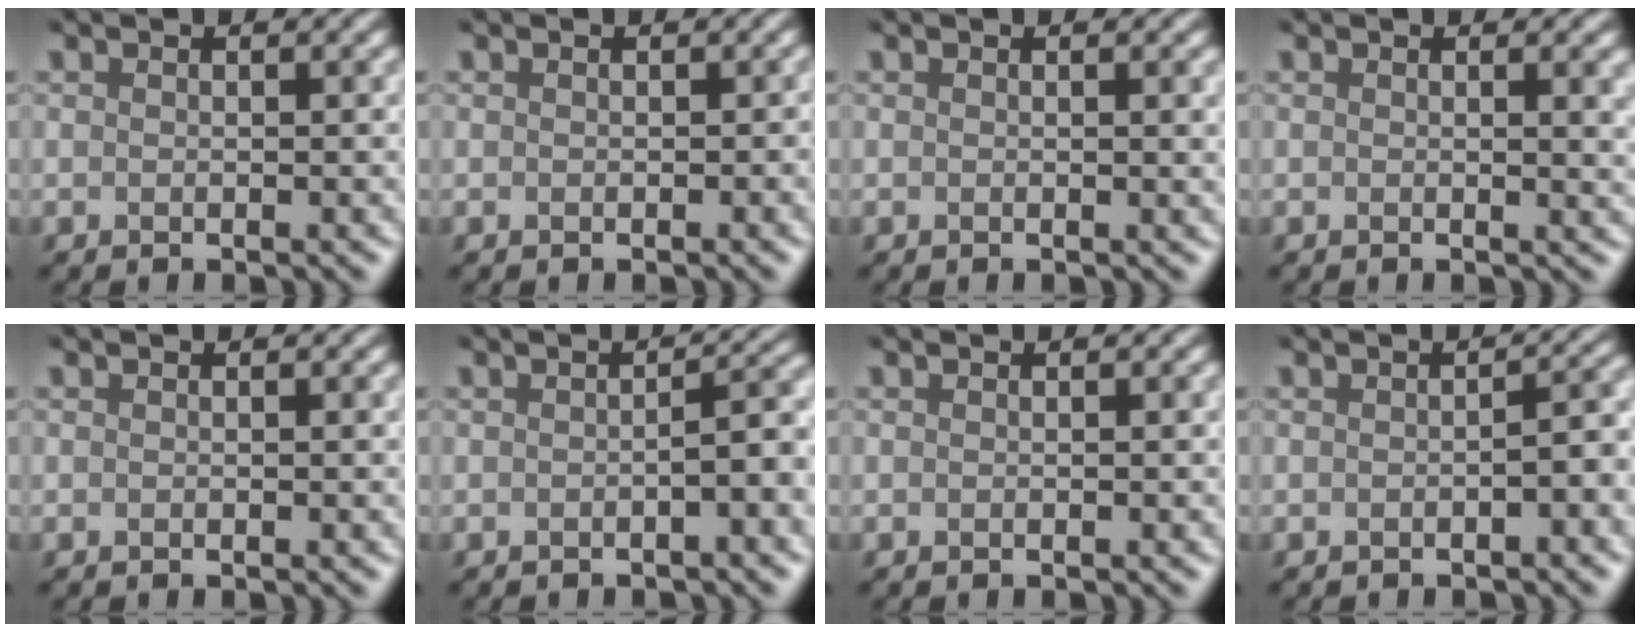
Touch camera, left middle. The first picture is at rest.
{"total": 0.0}
{"total": 0.6, "force": [0.4, 0.2, 0.4], "torque": [-0.002, -0.004, 0.000]}
{"total": 1.7, "force": [0.5, 0.7, 1.4], "torque": [-0.011, -0.004, 0.002]}
{"total": 0.0}
{"total": 2.4, "force": [-0.6, 0.4, 2.3], "torque": [-0.025, 0.012, -0.020]}
{"total": 0.0}
{"total": 1.8, "force": [-0.6, 0.4, 1.6], "torque": [-0.015, 0.010, -0.016]}